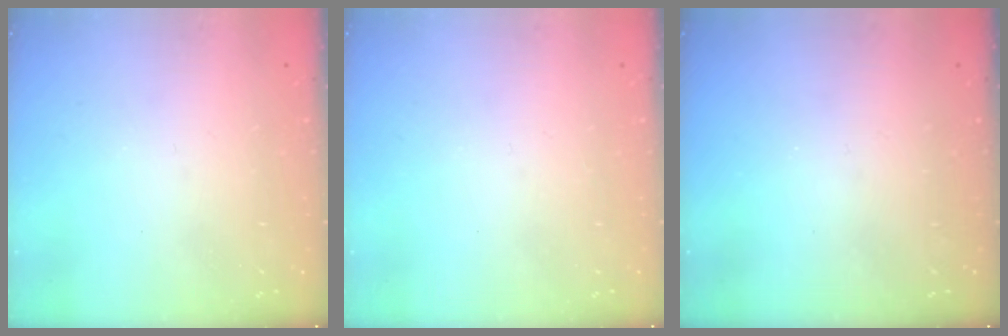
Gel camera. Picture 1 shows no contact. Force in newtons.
{"total": 0.0}
{"total": 0.0}